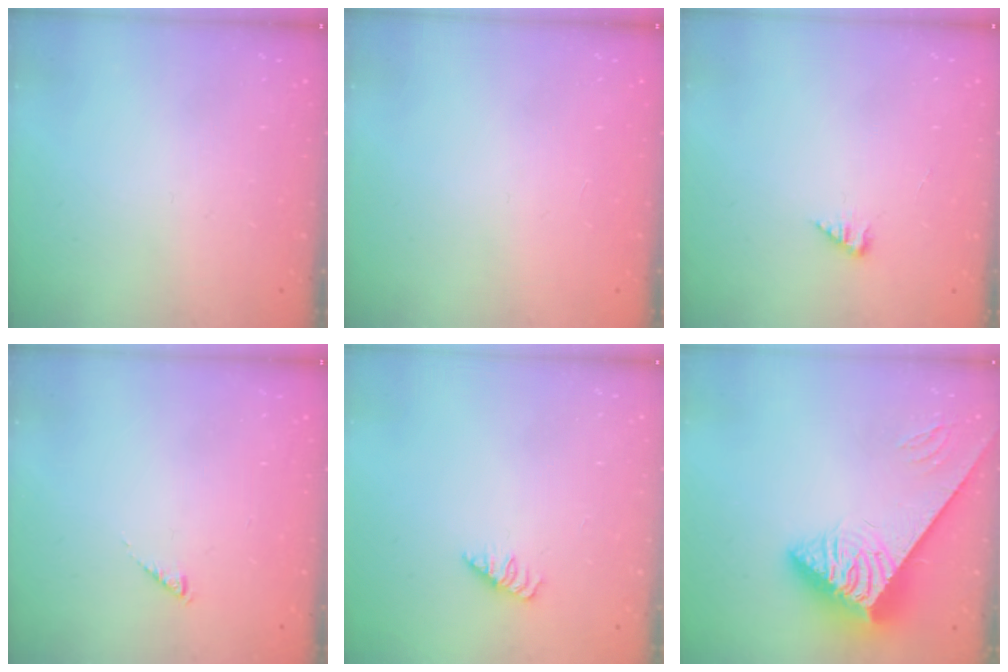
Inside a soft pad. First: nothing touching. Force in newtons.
{"total": 0.0}
{"total": 2.4, "press": 2.4, "slide": 0.4}
{"total": 0.0}
{"total": 1.4, "press": 1.3, "slide": 0.3}
{"total": 8.8, "press": 8.8, "slide": 0.9}